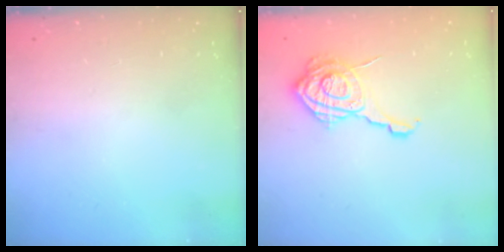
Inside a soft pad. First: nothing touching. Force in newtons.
{"total": 14.0, "press": 13.9, "slide": 0.7}